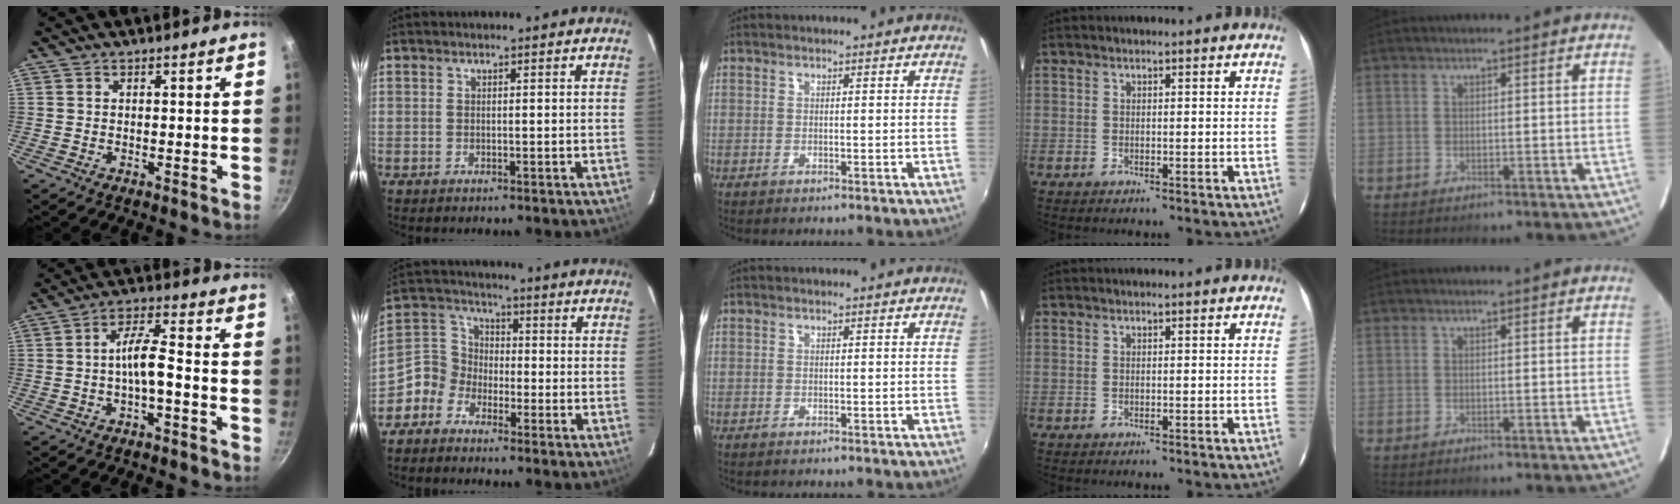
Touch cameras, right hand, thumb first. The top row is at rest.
{"thumb": {"total": 6.1, "force": [-2.1, 1.8, 5.4], "torque": [-0.104, 0.035, -0.038]}, "index": {"total": 6.4, "force": [-3.7, 5.1, 1.1], "torque": [-0.025, 0.030, -0.091]}}